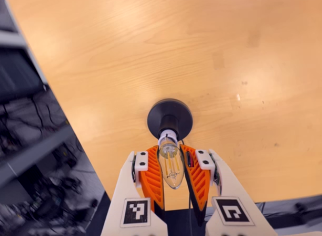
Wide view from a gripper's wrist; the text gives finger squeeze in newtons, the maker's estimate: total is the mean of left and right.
{"total": 23.3, "left": 23.3, "right": 23.3}